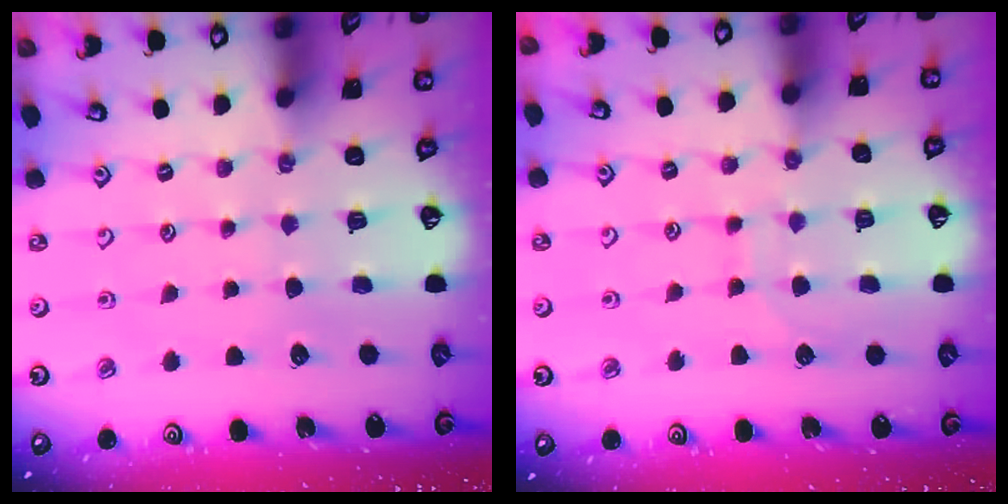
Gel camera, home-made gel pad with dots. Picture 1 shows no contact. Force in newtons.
{"total": 6.7, "press": 6.7, "slide": 0.6}